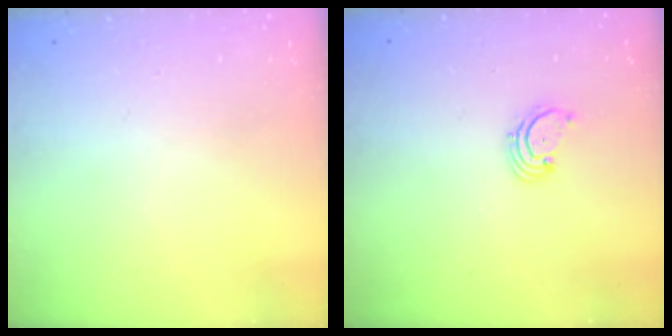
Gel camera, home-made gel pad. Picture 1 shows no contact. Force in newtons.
{"total": 1.7, "press": 1.6, "slide": 0.2}